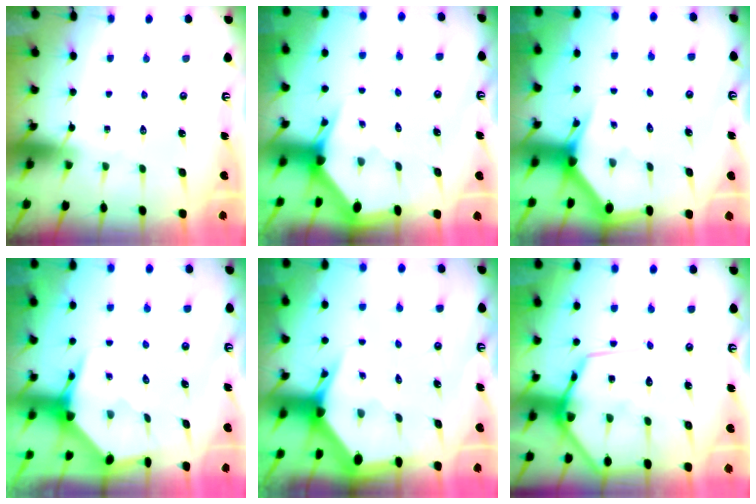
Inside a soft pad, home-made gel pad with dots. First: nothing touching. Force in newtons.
{"total": 3.0, "press": 3.0, "slide": 0.2}
{"total": 3.0, "press": 3.0, "slide": 0.1}
{"total": 3.8, "press": 3.8, "slide": 0.5}
{"total": 3.7, "press": 3.7, "slide": 0.4}
{"total": 11.6, "press": 11.5, "slide": 1.2}